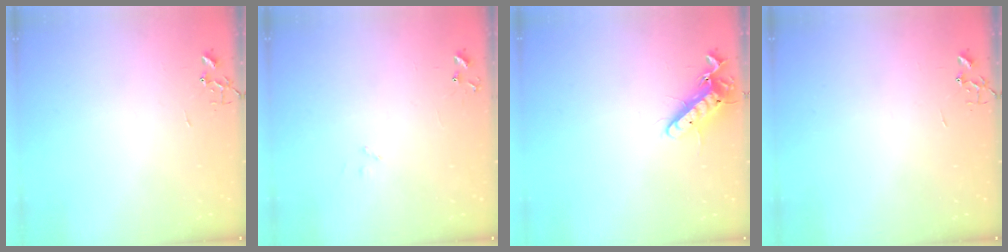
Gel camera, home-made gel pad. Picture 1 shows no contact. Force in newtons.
{"total": 7.8, "press": 7.8, "slide": 0.7}
{"total": 13.1, "press": 12.9, "slide": 2.2}
{"total": 0.0}